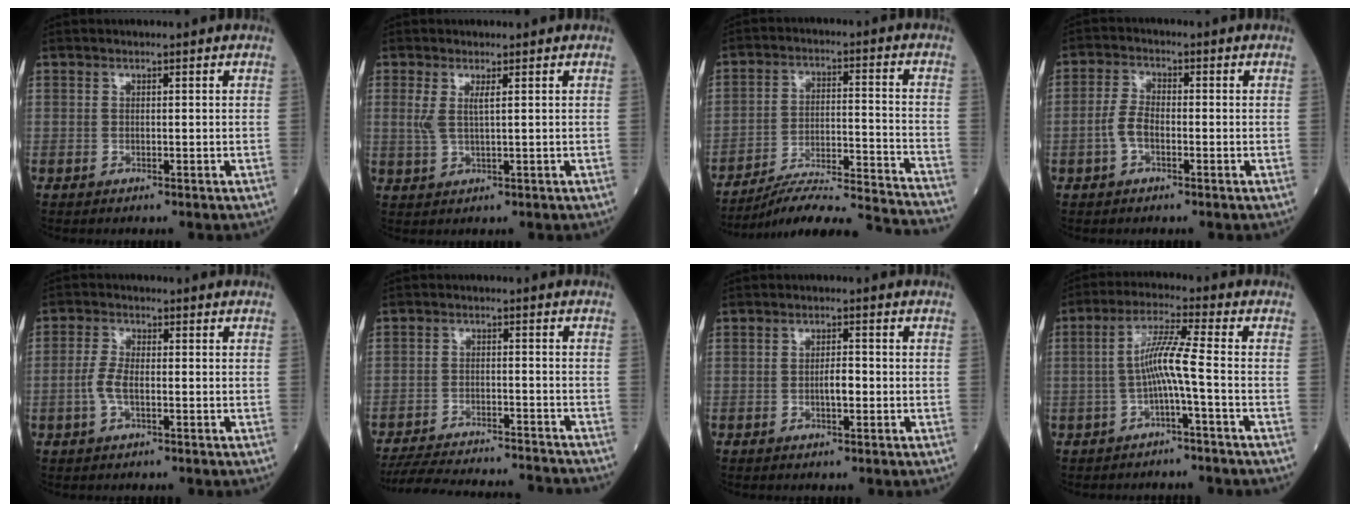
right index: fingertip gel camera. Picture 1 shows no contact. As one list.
[{"total": 2.6, "force": [0.9, 0.3, 2.5], "torque": [-0.062, 0.003, 0.024]}, {"total": 21.4, "force": [-20.2, -1.0, 6.8], "torque": [-0.074, -0.013, -0.287]}, {"total": 3.7, "force": [-1.1, 1.9, 3.0], "torque": [-0.069, 0.008, -0.024]}, {"total": 3.5, "force": [-0.8, 1.3, 3.1], "torque": [-0.077, 0.003, -0.016]}, {"total": 17.5, "force": [-16.5, 1.7, 5.3], "torque": [-0.110, -0.014, -0.229]}, {"total": 2.3, "force": [-0.5, 0.6, 2.1], "torque": [-0.038, 0.003, -0.006]}, {"total": 6.2, "force": [-1.4, -0.7, 6.0], "torque": [-0.119, 0.018, -0.024]}]